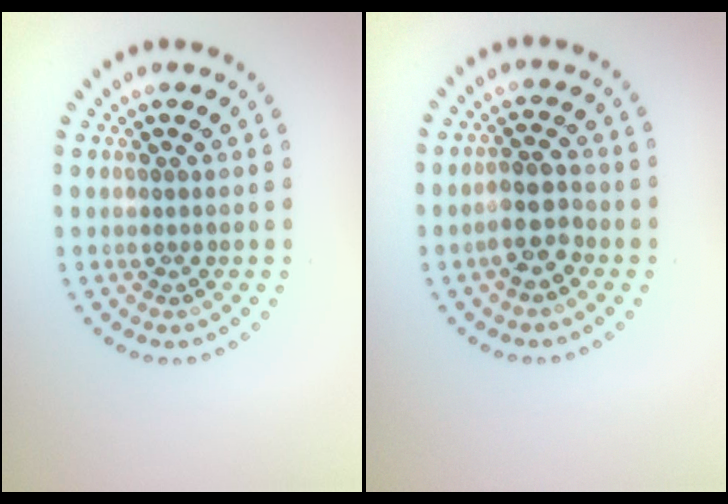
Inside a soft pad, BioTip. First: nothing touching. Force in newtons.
{"total": 2.7, "press": 2.5, "slide": 0.9}